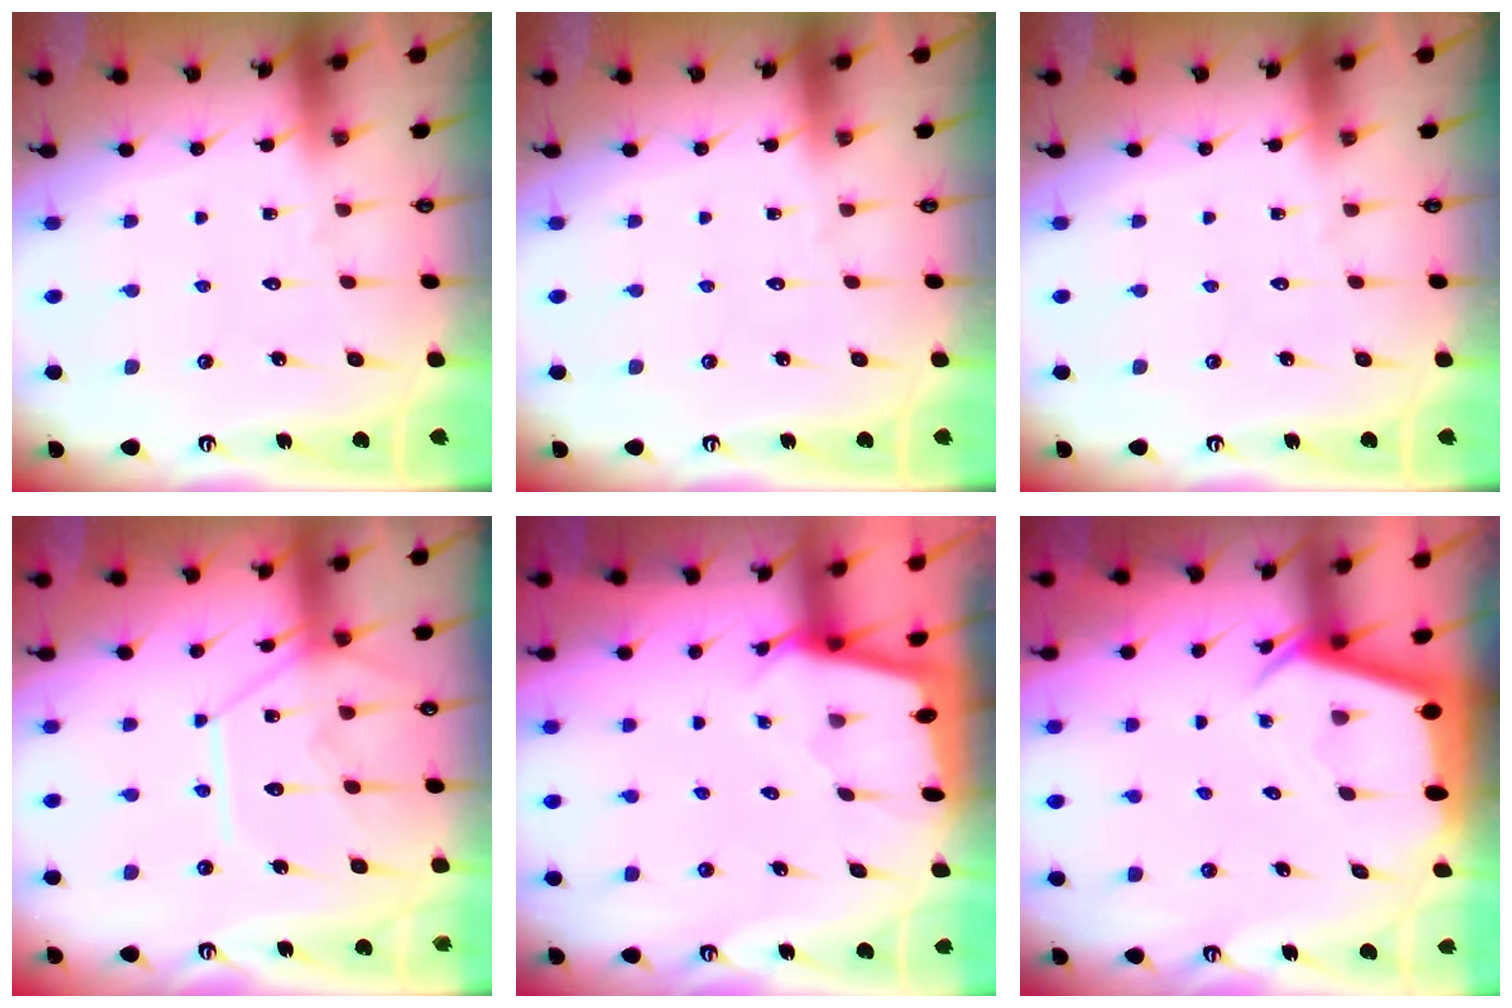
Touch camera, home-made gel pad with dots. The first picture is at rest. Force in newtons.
{"total": 0.0}
{"total": 0.0}
{"total": 12.2, "press": 12.2, "slide": 1.2}
{"total": 1.6, "press": 1.6, "slide": 0.2}
{"total": 3.5, "press": 3.5, "slide": 0.3}